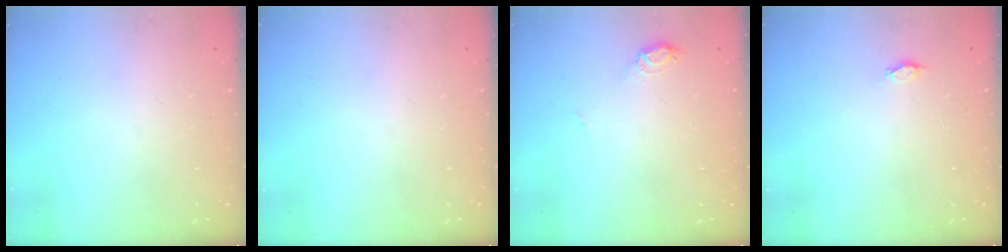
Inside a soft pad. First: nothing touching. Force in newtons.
{"total": 0.0}
{"total": 6.1, "press": 5.9, "slide": 1.6}
{"total": 1.8, "press": 1.8, "slide": 0.3}